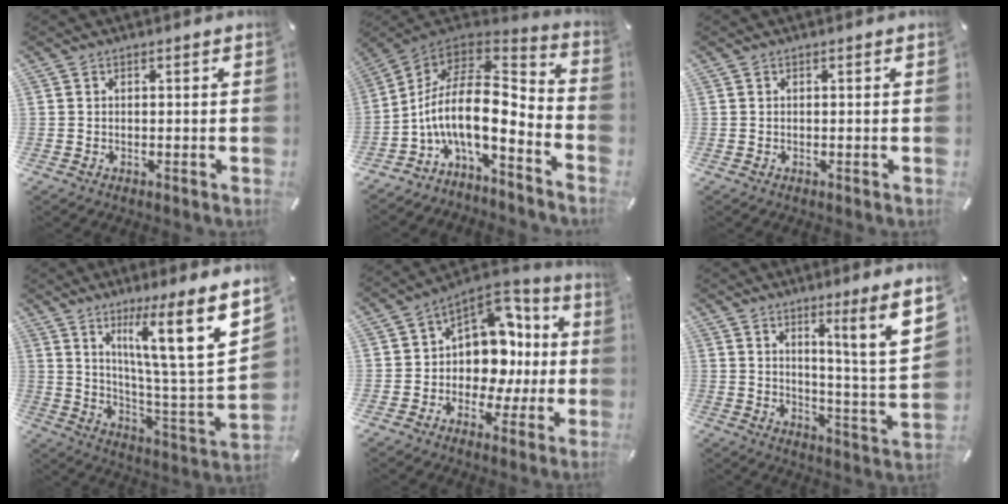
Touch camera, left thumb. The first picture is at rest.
{"total": 15.5, "force": [-3.7, 7.3, 13.2], "torque": [-0.276, -0.016, -0.071]}
{"total": 0.0}
{"total": 16.9, "force": [9.7, 1.5, 13.8], "torque": [-0.224, -0.076, 0.139]}
{"total": 13.1, "force": [0.8, 11.1, 7.0], "torque": [-0.089, -0.021, 0.026]}
{"total": 8.4, "force": [5.4, -0.7, 6.4], "torque": [-0.102, -0.039, 0.082]}